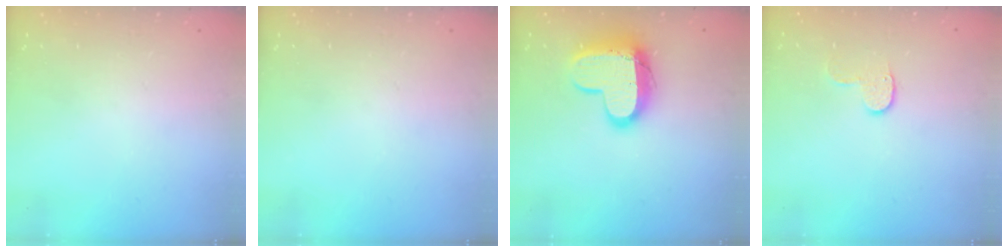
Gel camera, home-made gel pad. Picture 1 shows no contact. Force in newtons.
{"total": 0.0}
{"total": 14.2, "press": 14.1, "slide": 1.1}
{"total": 5.5, "press": 5.5, "slide": 0.6}